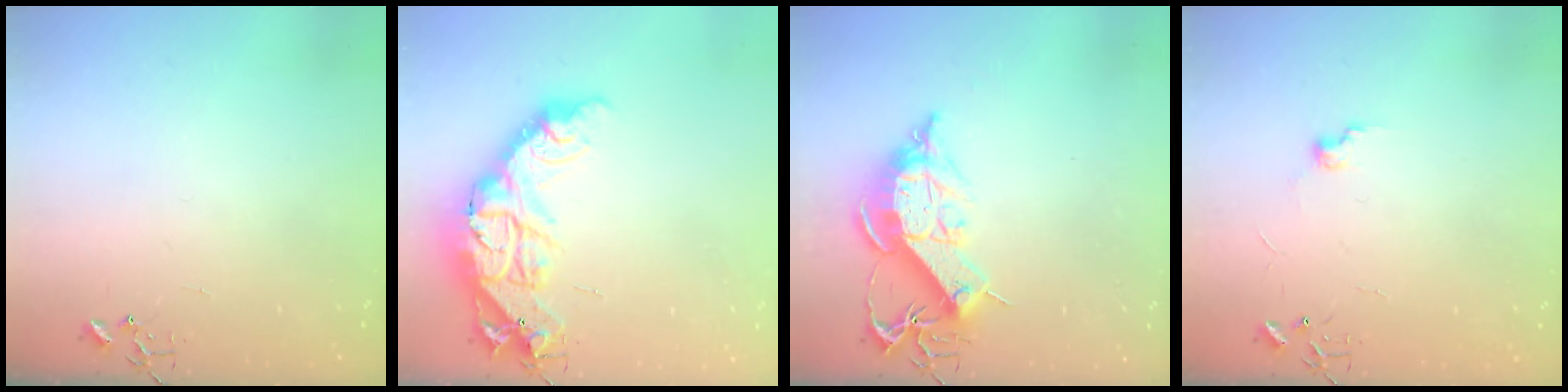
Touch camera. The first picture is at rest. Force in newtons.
{"total": 21.4, "press": 21.3, "slide": 2.0}
{"total": 14.4, "press": 14.4, "slide": 1.2}
{"total": 5.9, "press": 5.9, "slide": 0.7}